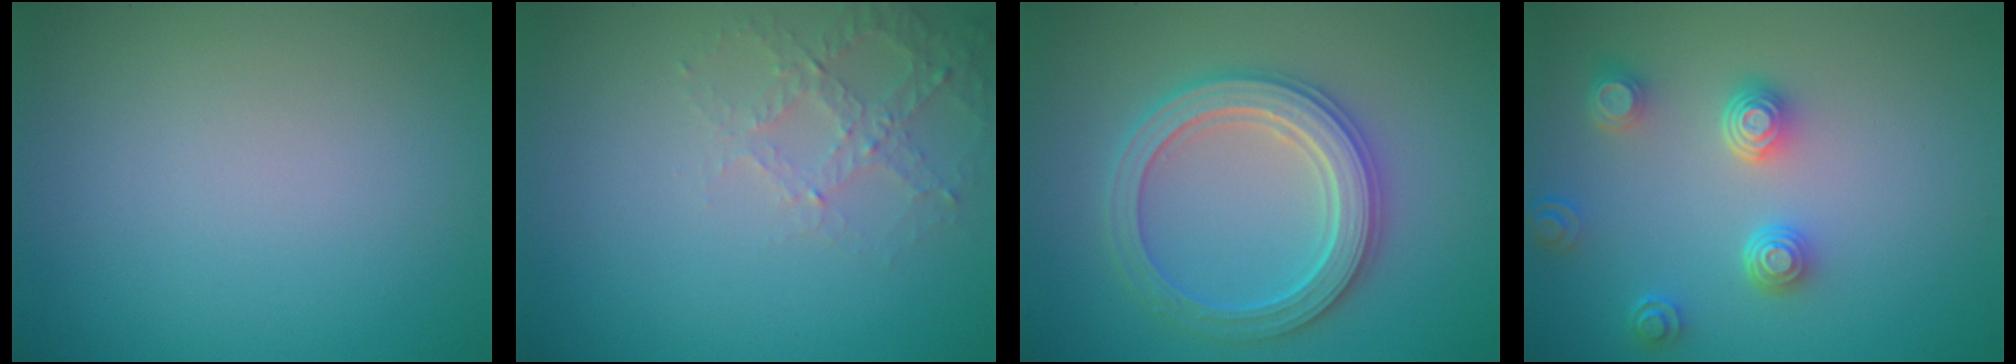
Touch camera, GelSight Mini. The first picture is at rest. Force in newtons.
{"total": 2.6, "press": 2.5, "slide": 0.8}
{"total": 5.5, "press": 5.4, "slide": 1.0}
{"total": 3.9, "press": 3.1, "slide": 2.3}